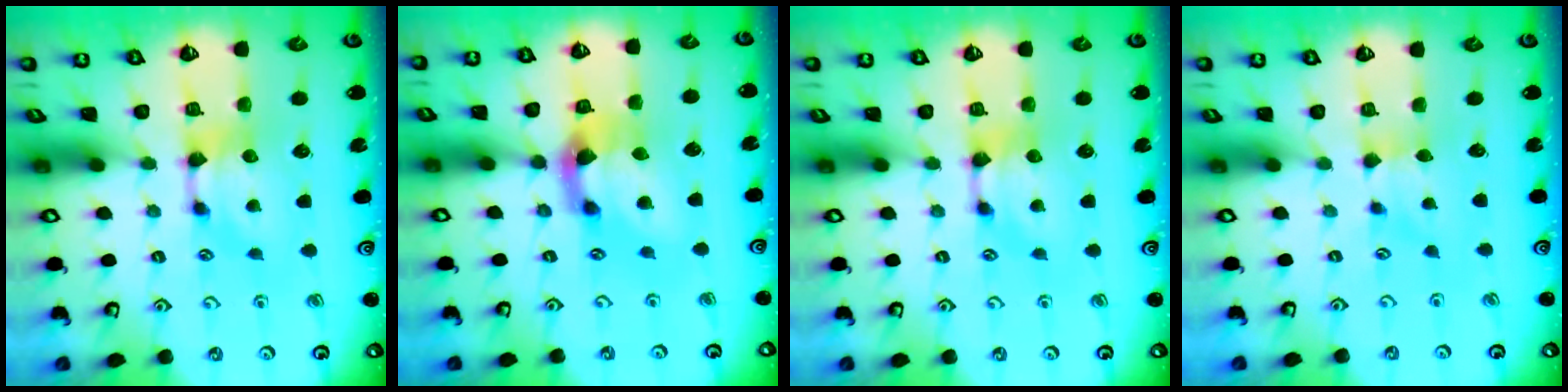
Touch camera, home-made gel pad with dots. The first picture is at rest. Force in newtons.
{"total": 4.0, "press": 3.4, "slide": 2.0}
{"total": 0.0}
{"total": 1.8, "press": 1.6, "slide": 0.7}